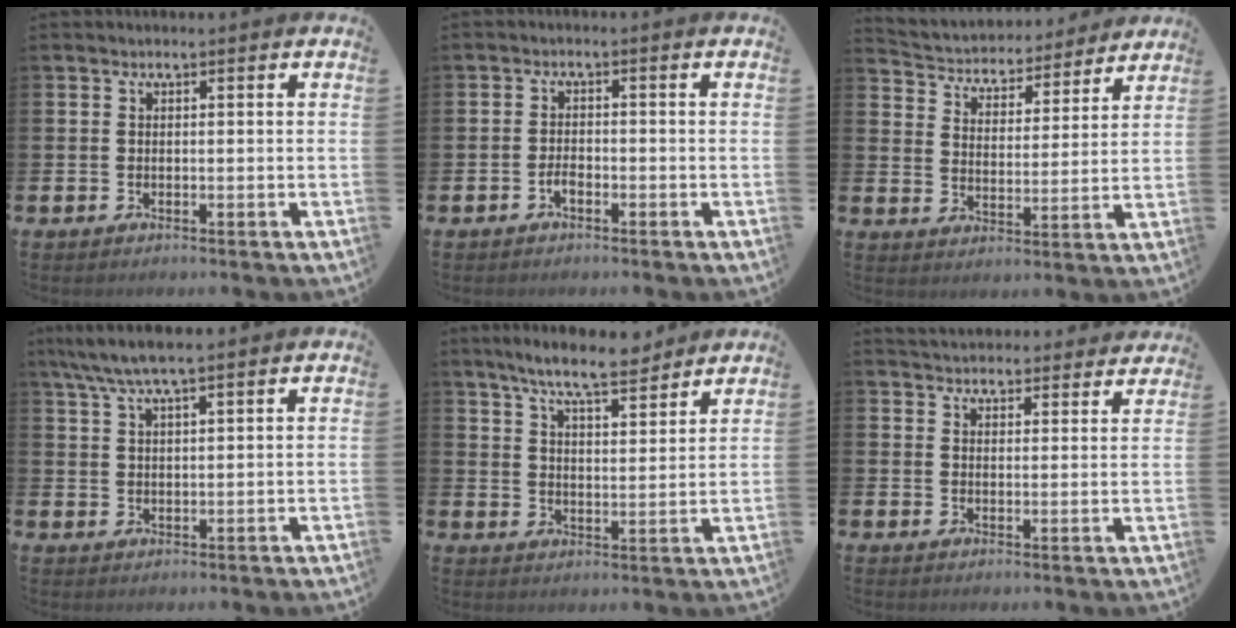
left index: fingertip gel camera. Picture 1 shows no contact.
{"total": 1.6, "force": [-1.0, 0.7, 1.1], "torque": [-0.025, 0.003, -0.018]}
{"total": 4.5, "force": [4.1, 1.8, 0.1], "torque": [-0.033, -0.038, 0.064]}
{"total": 5.5, "force": [4.5, 0.7, 3.0], "torque": [-0.075, -0.004, 0.084]}
{"total": 7.9, "force": [7.3, 1.1, 3.0], "torque": [-0.079, -0.029, 0.131]}
{"total": 4.5, "force": [4.4, 0.8, 0.0], "torque": [-0.009, -0.025, 0.080]}